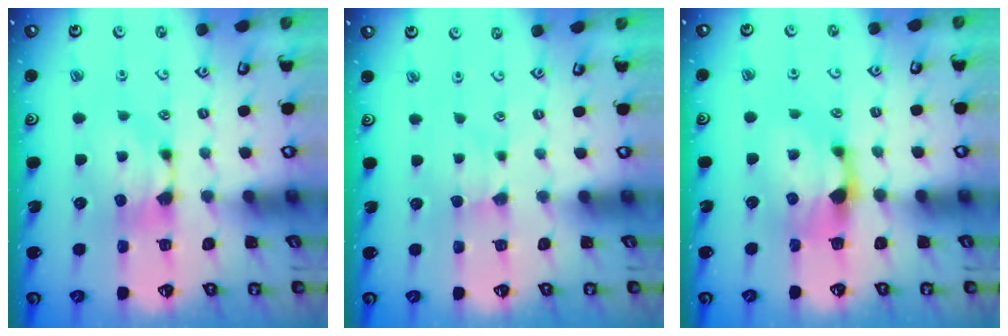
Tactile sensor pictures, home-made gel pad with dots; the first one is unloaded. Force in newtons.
{"total": 1.7, "press": 1.6, "slide": 0.4}
{"total": 1.9, "press": 1.1, "slide": 1.5}